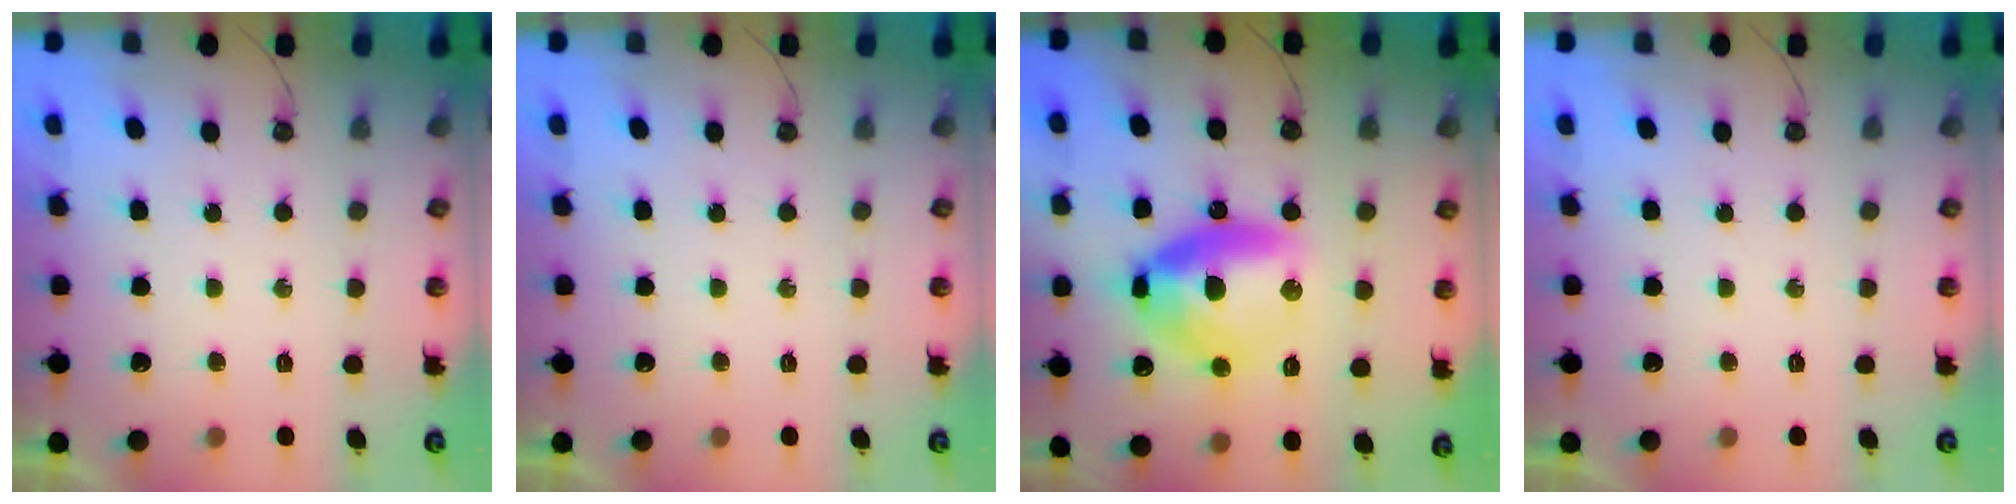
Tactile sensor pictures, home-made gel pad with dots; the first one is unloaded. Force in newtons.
{"total": 0.0}
{"total": 14.3, "press": 14.2, "slide": 2.3}
{"total": 0.0}